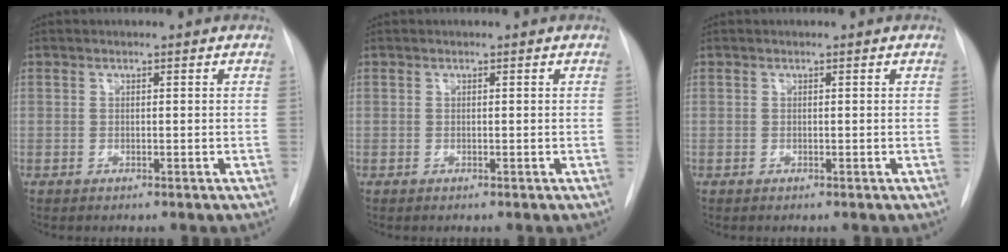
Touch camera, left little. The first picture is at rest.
{"total": 0.0}
{"total": 0.0}